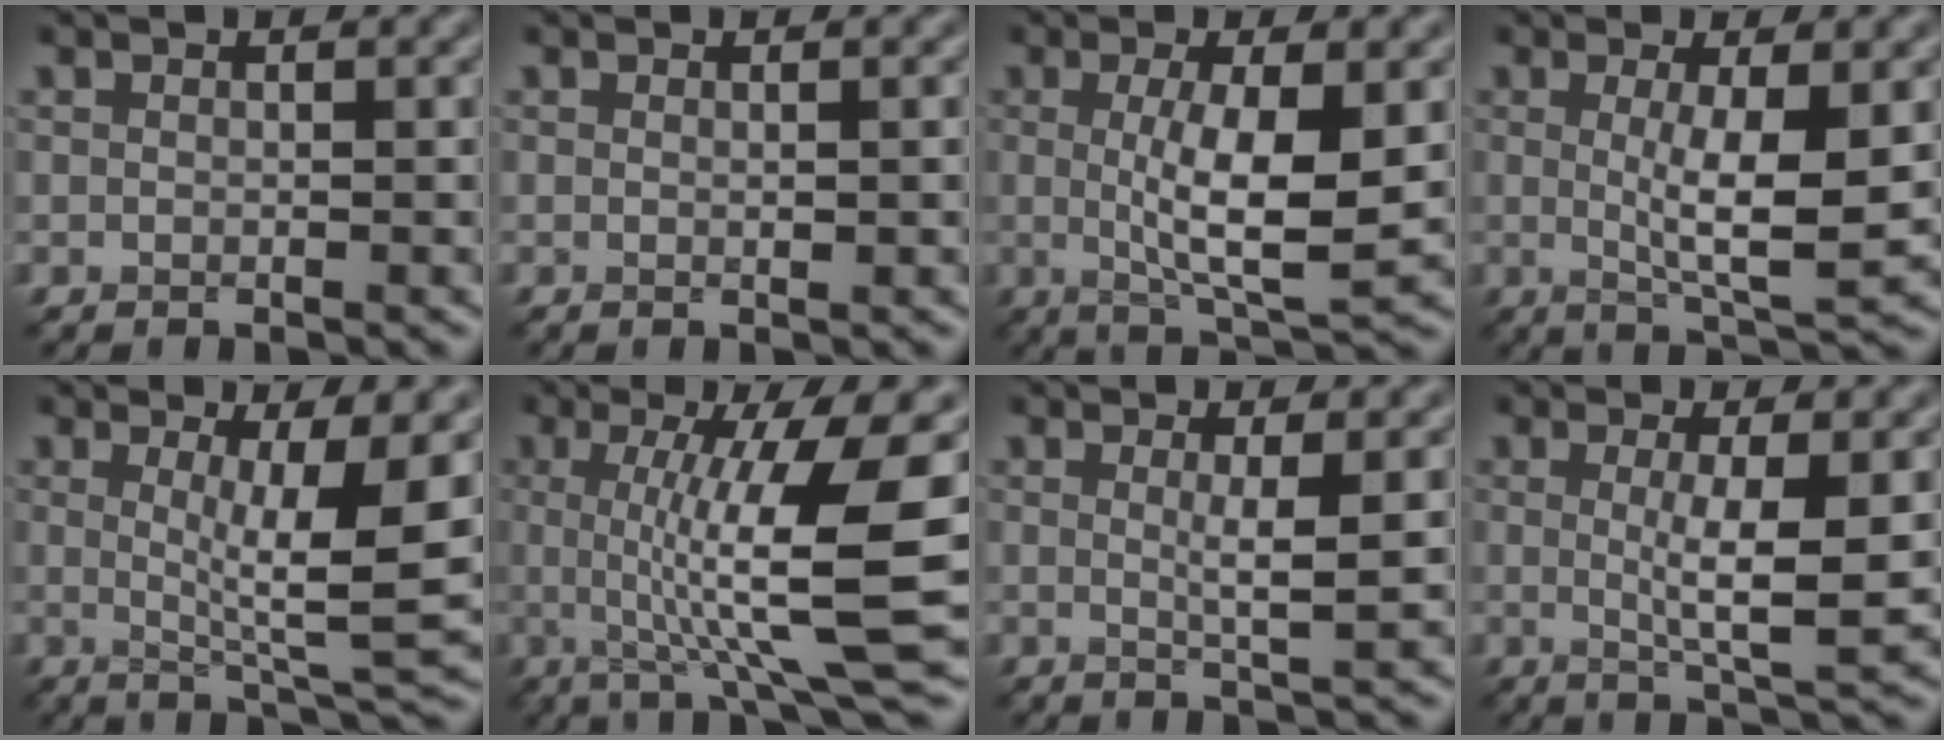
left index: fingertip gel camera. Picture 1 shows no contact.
{"total": 0.8, "force": [0.1, 0.2, 0.8], "torque": [-0.007, 0.002, 0.000]}
{"total": 6.5, "force": [0.2, 1.5, 6.3], "torque": [-0.110, -0.010, 0.007]}
{"total": 5.3, "force": [0.3, 1.0, 5.2], "torque": [-0.089, -0.010, 0.009]}
{"total": 6.8, "force": [0.9, 1.1, 6.6], "torque": [-0.098, -0.016, 0.018]}
{"total": 10.6, "force": [0.4, 2.1, 10.4], "torque": [-0.144, -0.005, 0.009]}
{"total": 2.4, "force": [0.4, 0.3, 2.4], "torque": [-0.039, -0.006, 0.004]}
{"total": 4.6, "force": [0.3, 0.8, 4.5], "torque": [-0.077, -0.009, 0.008]}